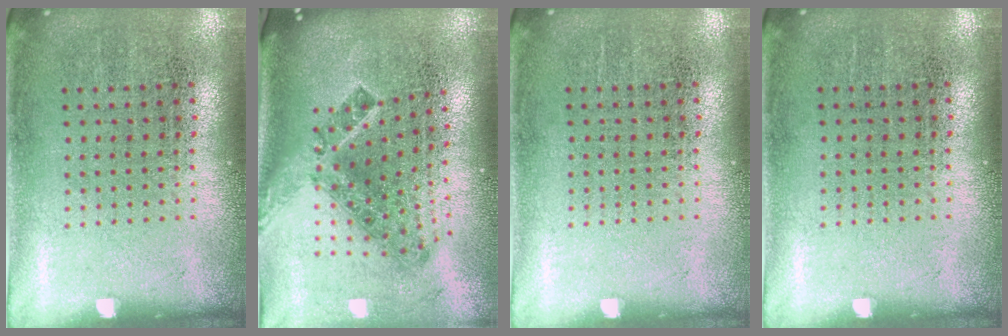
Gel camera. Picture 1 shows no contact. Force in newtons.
{"total": 2.1, "press": 1.3, "slide": 1.6}
{"total": 0.0}
{"total": 0.0}